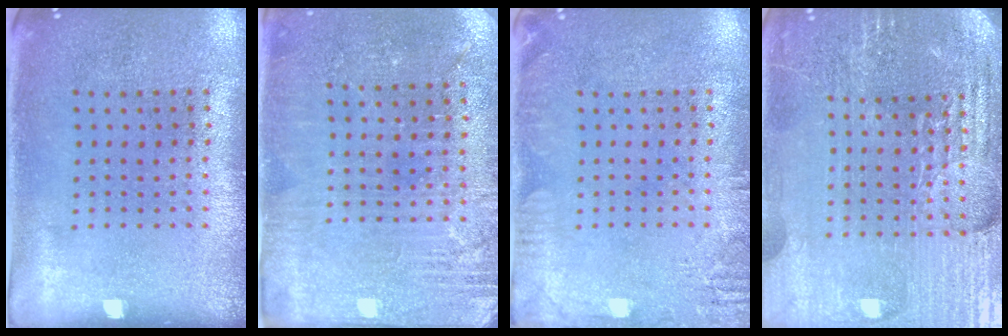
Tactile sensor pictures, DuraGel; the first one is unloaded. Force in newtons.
{"total": 2.8, "press": 2.8, "slide": 0.4}
{"total": 2.3, "press": 2.3, "slide": 0.2}
{"total": 5.1, "press": 4.7, "slide": 1.9}